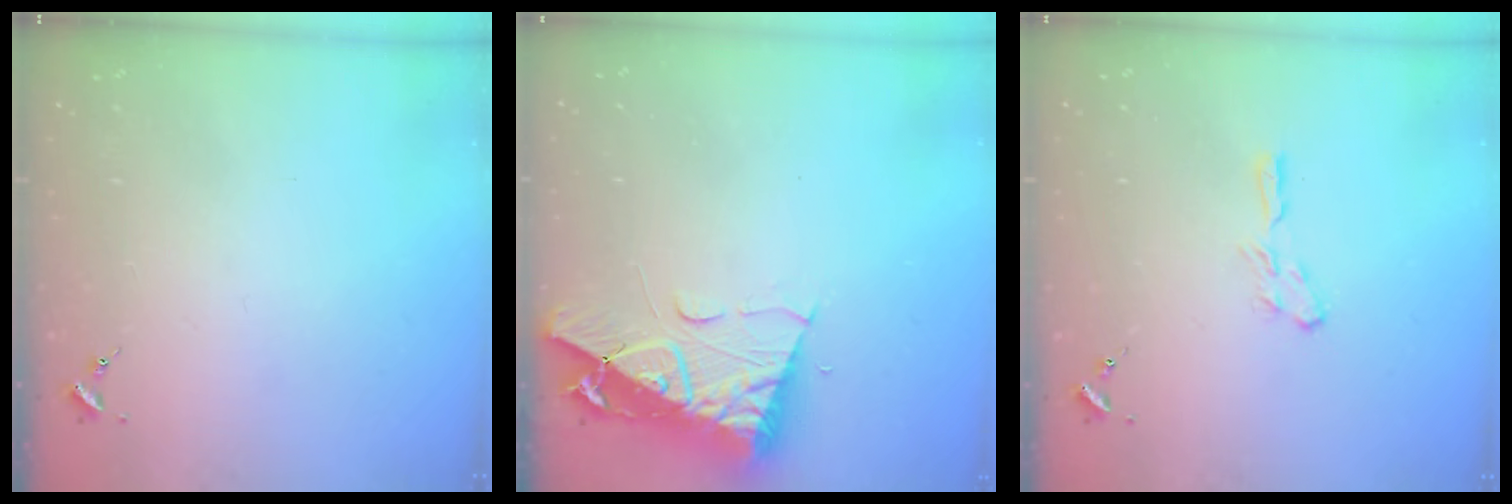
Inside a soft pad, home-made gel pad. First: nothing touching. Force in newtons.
{"total": 12.0, "press": 11.9, "slide": 1.3}
{"total": 4.7, "press": 4.7, "slide": 0.3}